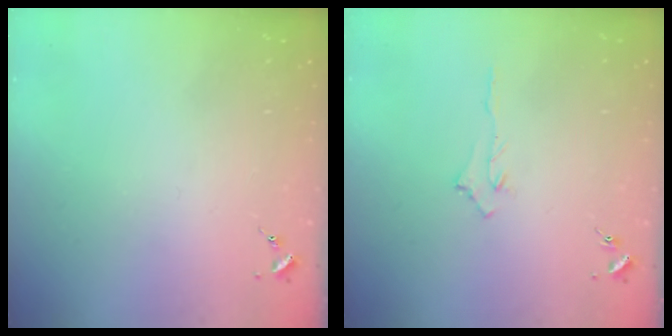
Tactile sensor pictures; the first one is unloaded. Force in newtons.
{"total": 2.9, "press": 2.9, "slide": 0.4}